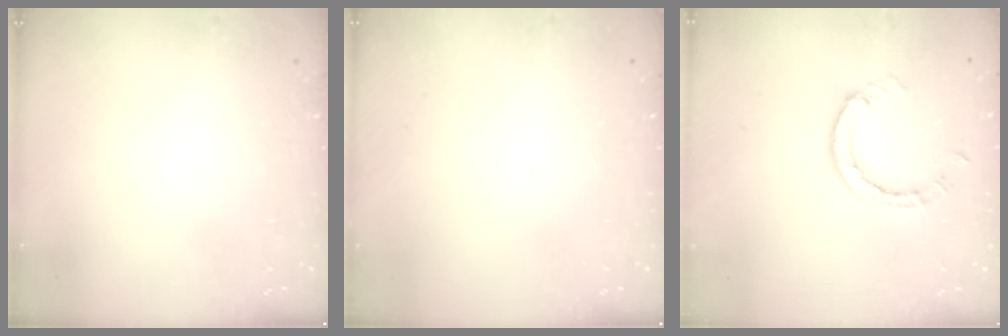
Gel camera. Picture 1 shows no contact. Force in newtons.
{"total": 0.0}
{"total": 4.8, "press": 4.8, "slide": 0.4}